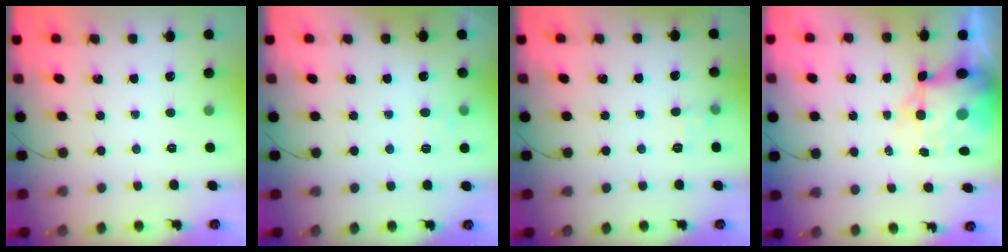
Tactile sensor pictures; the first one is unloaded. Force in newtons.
{"total": 3.9, "press": 3.5, "slide": 1.8}
{"total": 5.8, "press": 5.6, "slide": 1.8}
{"total": 10.3, "press": 10.0, "slide": 2.5}